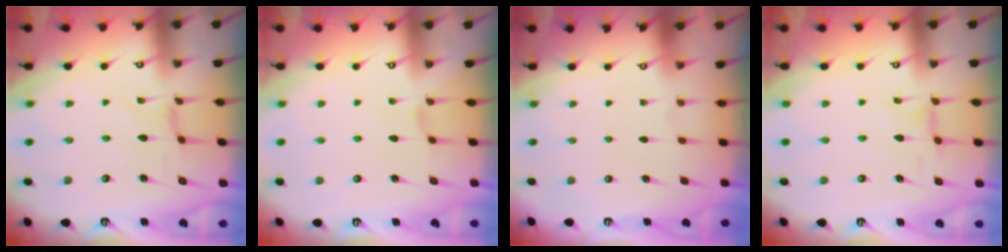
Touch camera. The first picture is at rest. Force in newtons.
{"total": 0.0}
{"total": 0.0}
{"total": 0.6, "press": 0.5, "slide": 0.3}